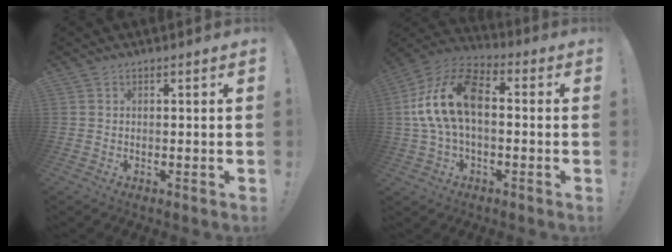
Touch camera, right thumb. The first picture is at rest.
{"total": 17.0, "force": [1.6, 9.7, 13.9], "torque": [-0.258, 0.015, 0.032]}